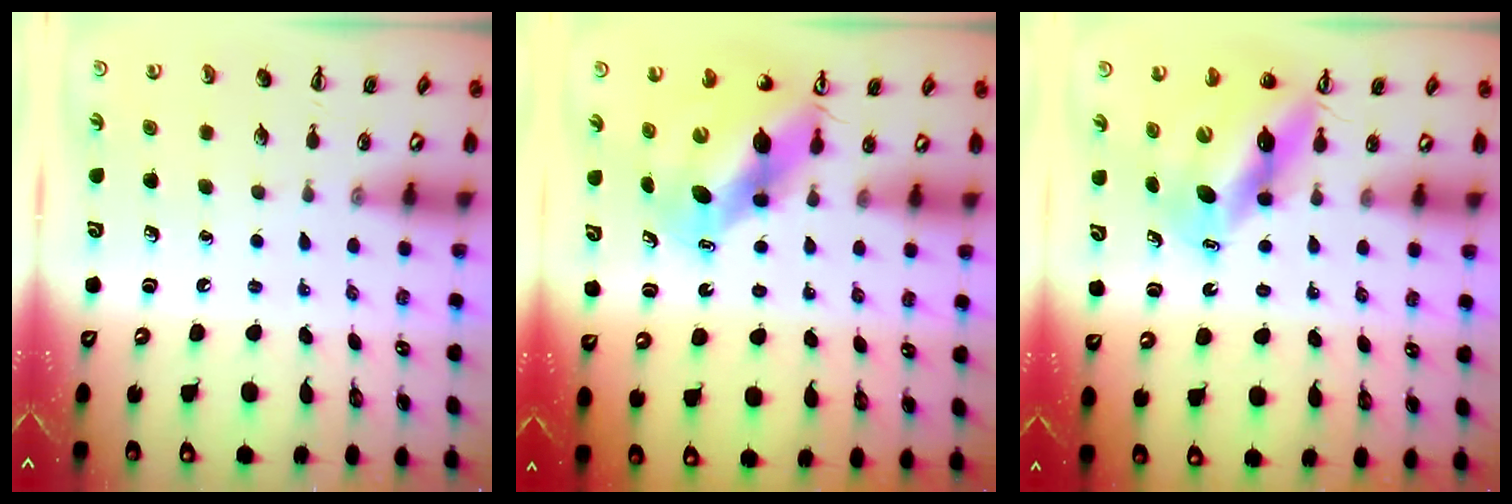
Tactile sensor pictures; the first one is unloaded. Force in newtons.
{"total": 9.6, "press": 9.1, "slide": 2.8}
{"total": 10.6, "press": 10.1, "slide": 3.1}